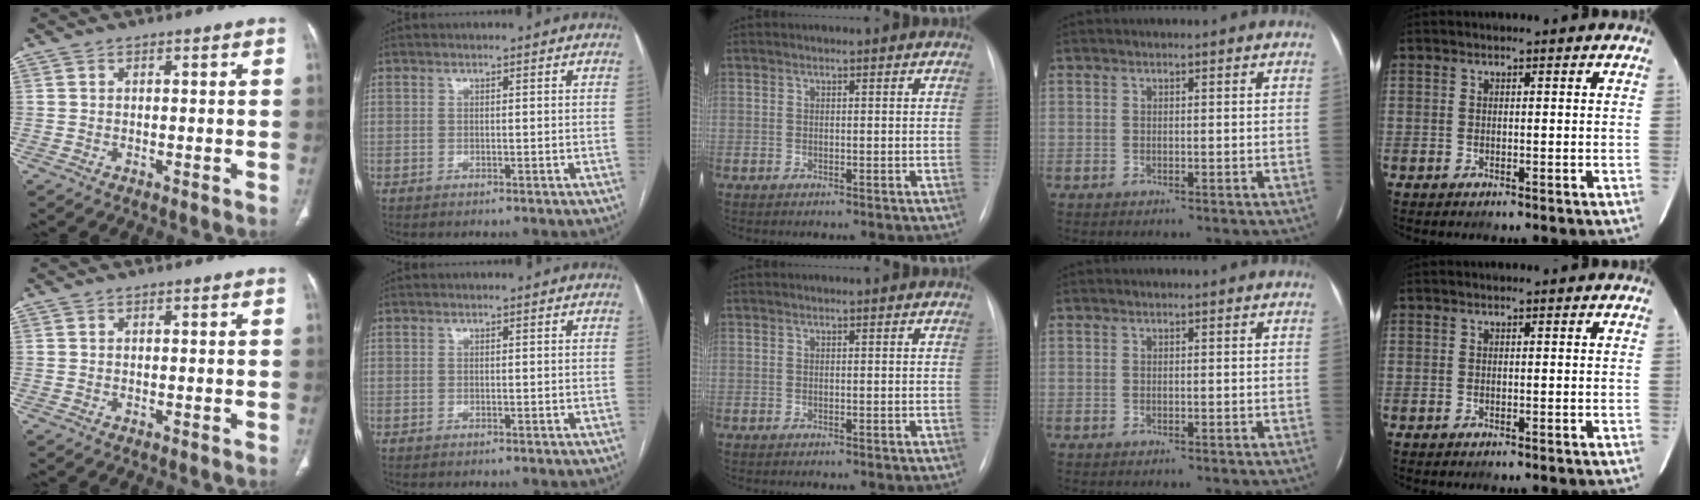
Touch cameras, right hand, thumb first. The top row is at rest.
{}